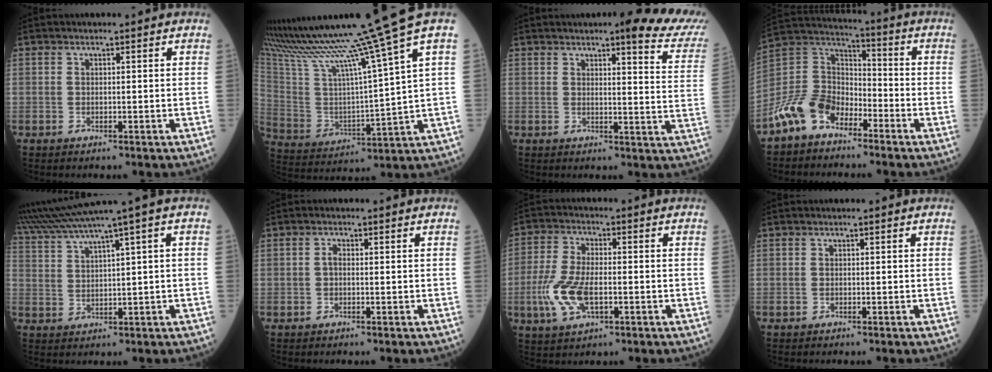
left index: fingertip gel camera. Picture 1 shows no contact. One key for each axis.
{"total": 18.4, "fx": 15.1, "fy": -3.9, "fz": 9.7, "tx": -0.181, "ty": -0.051, "tz": 0.267}
{"total": 11.8, "fx": 9.4, "fy": 0.9, "fz": 7.0, "tx": -0.071, "ty": -0.034, "tz": 0.084}
{"total": 10.2, "fx": -6.8, "fy": 5.9, "fz": 4.8, "tx": -0.120, "ty": 0.023, "tz": -0.143}
{"total": 8.6, "fx": 6.6, "fy": -2.2, "fz": 5.0, "tx": -0.099, "ty": 0.022, "tz": 0.129}
{"total": 1.0, "fx": -0.1, "fy": 0.7, "fz": 0.7, "tx": -0.011, "ty": 0.004, "tz": -0.002}
{"total": 8.8, "fx": -2.3, "fy": 3.9, "fz": 7.6, "tx": -0.180, "ty": -0.003, "tz": -0.039}
{"total": 0.0}